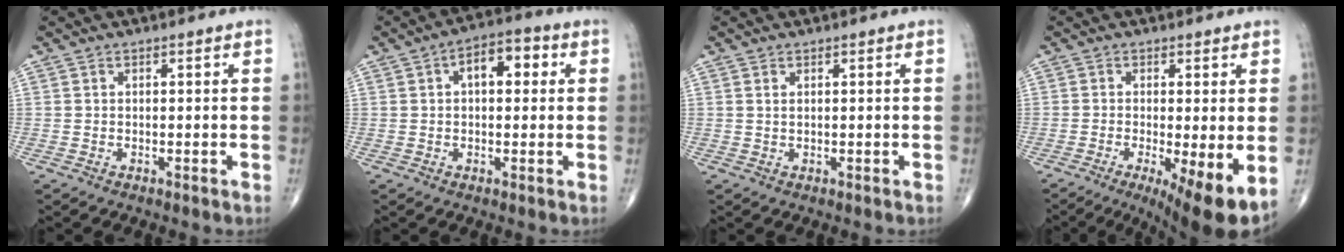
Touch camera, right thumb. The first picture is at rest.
{"total": 7.3, "force": [1.7, 3.9, 6.0], "torque": [-0.070, 0.020, 0.017]}
{"total": 0.7, "force": [0.4, 0.2, 0.6], "torque": [-0.014, 0.001, 0.008]}
{"total": 10.5, "force": [-3.1, 2.4, 9.8], "torque": [-0.152, -0.022, -0.043]}